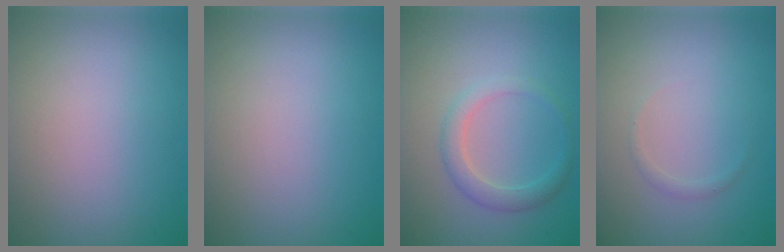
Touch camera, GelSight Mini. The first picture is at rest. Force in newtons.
{"total": 0.0}
{"total": 2.4, "press": 2.4, "slide": 0.1}
{"total": 0.6, "press": 0.6, "slide": 0.0}